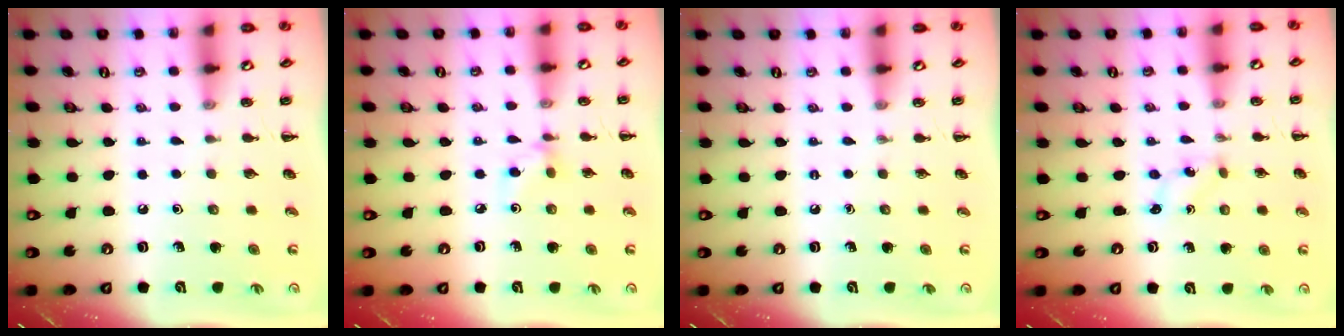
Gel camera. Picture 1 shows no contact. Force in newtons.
{"total": 3.6, "press": 3.4, "slide": 1.3}
{"total": 0.0}
{"total": 0.0}